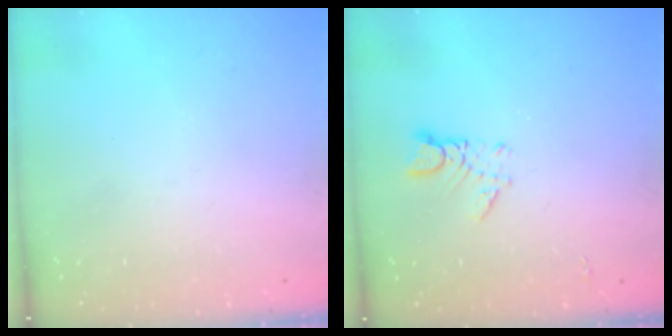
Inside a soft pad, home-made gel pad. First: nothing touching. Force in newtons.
{"total": 2.4, "press": 2.4, "slide": 0.2}